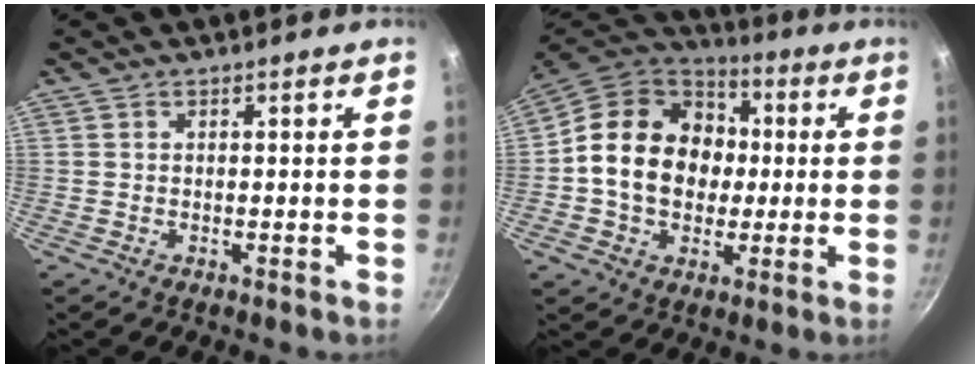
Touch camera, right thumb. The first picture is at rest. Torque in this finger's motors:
{"motor_torque": [-0.35, 0.99, 0.26, -0.01, 0.14]}